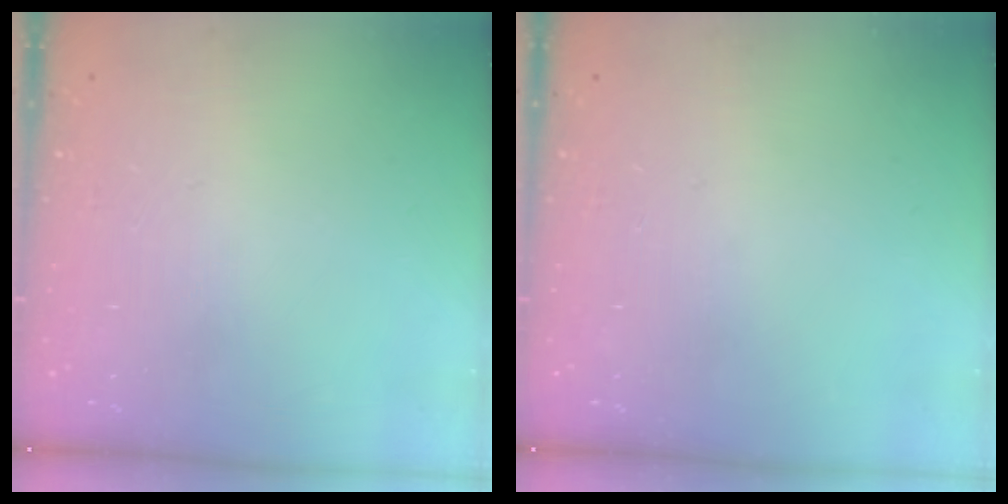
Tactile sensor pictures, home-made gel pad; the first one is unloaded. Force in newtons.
{"total": 0.0}